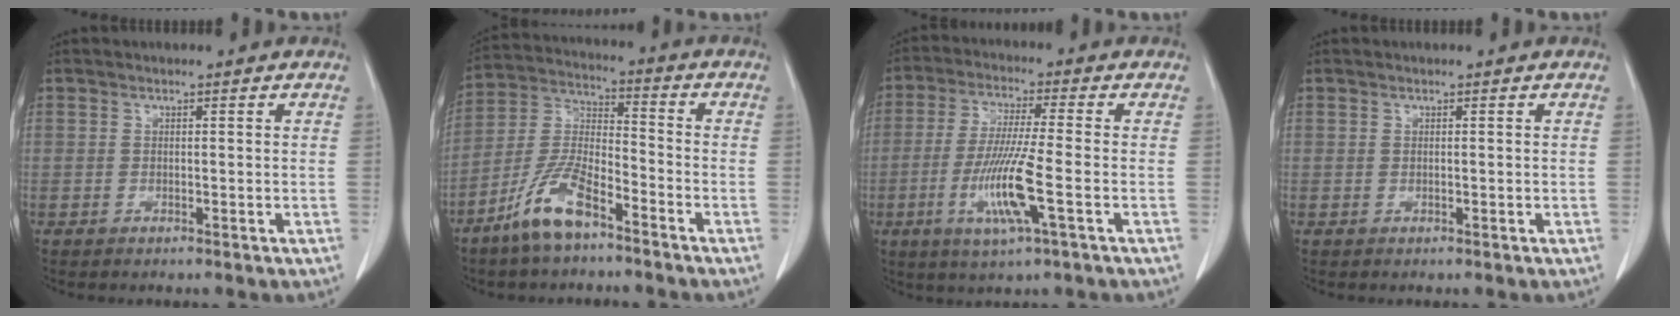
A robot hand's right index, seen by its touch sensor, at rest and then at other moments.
{"total": 10.3, "force": [-6.9, 2.7, 7.1], "torque": [-0.156, -0.004, -0.140]}
{"total": 10.4, "force": [-3.2, 0.0, 9.9], "torque": [-0.200, -0.016, -0.065]}
{"total": 0.0}